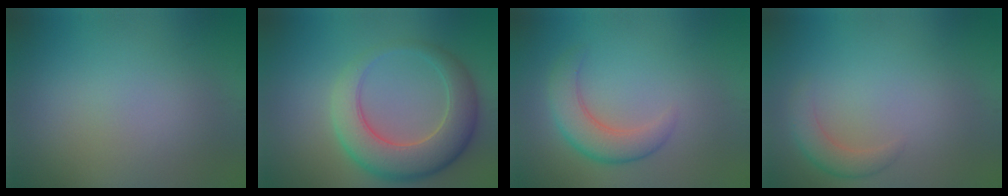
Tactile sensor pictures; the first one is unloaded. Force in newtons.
{"total": 7.1, "press": 7.1, "slide": 0.5}
{"total": 3.9, "press": 3.9, "slide": 0.2}
{"total": 2.1, "press": 2.1, "slide": 0.2}